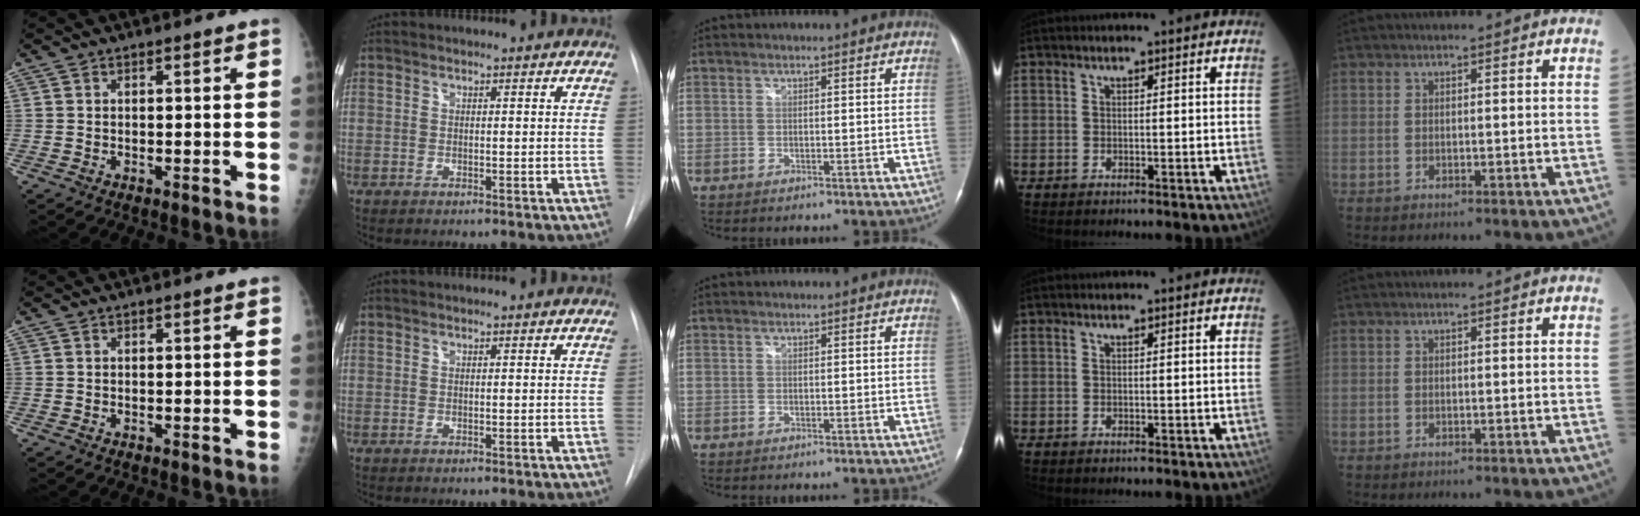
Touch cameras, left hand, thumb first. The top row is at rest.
{}